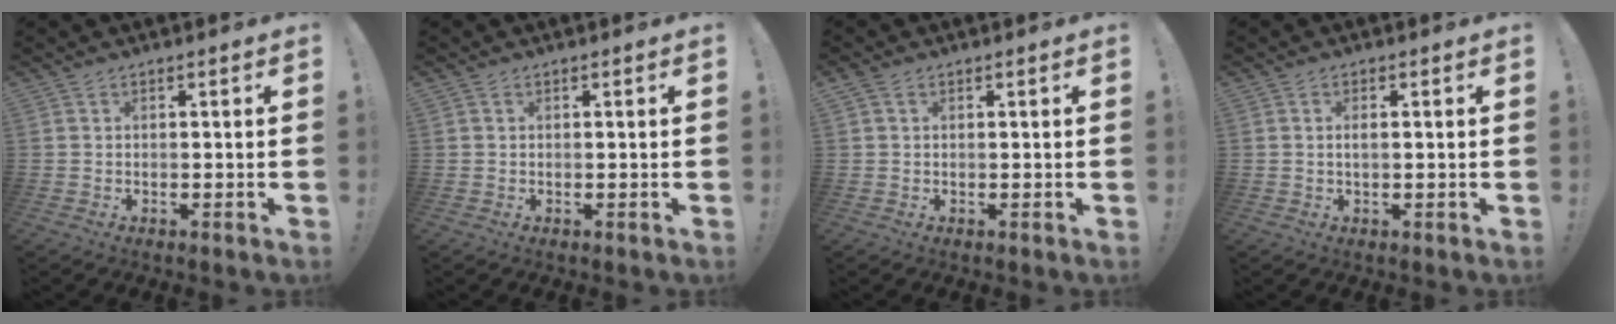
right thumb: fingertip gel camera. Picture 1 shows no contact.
{"total": 0.0}
{"total": 0.9, "force": [0.5, 0.6, 0.4], "torque": [-0.011, 0.003, 0.009]}
{"total": 1.7, "force": [0.0, 0.4, 1.7], "torque": [-0.029, 0.000, -0.001]}